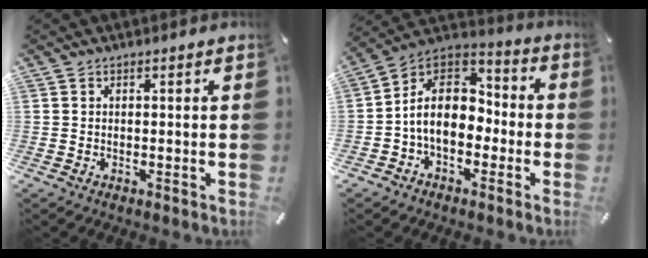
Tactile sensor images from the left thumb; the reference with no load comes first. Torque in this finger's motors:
{"motor_torque": [1.81, 3.10, 0.85, -0.48, 0.29]}